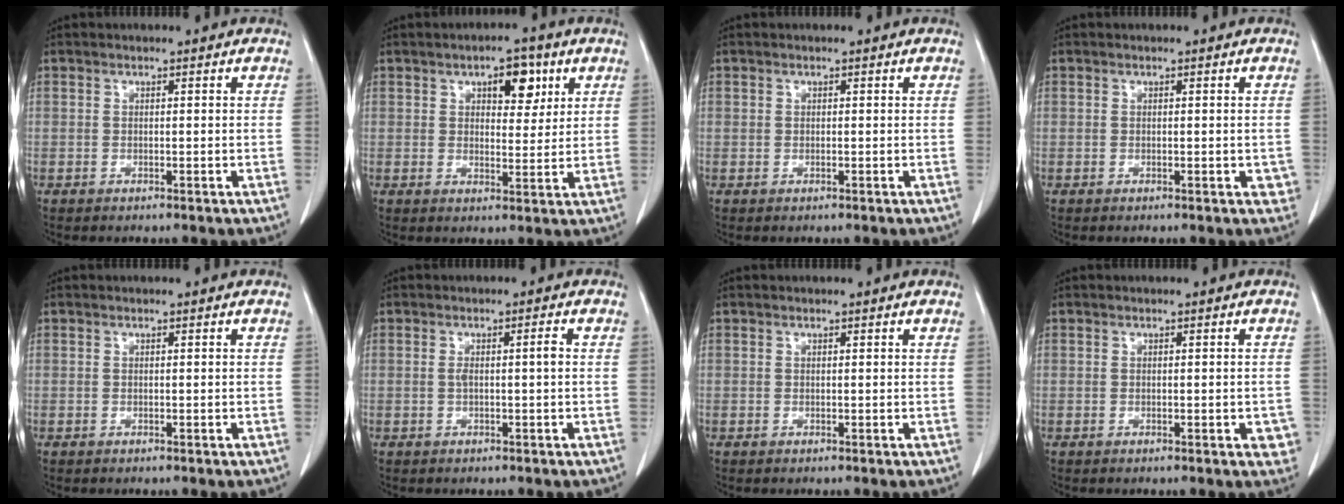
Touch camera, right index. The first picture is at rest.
{"total": 5.9, "force": [2.8, 2.8, 4.3], "torque": [-0.056, 0.006, 0.041]}
{"total": 0.0}
{"total": 2.0, "force": [-0.2, 1.1, 1.6], "torque": [-0.009, 0.004, 0.001]}
{"total": 0.0}
{"total": 2.1, "force": [0.0, 0.1, 2.1], "torque": [-0.039, 0.005, 0.002]}
{"total": 0.0}
{"total": 2.6, "force": [-0.6, 1.2, 2.2], "torque": [-0.014, 0.004, -0.001]}